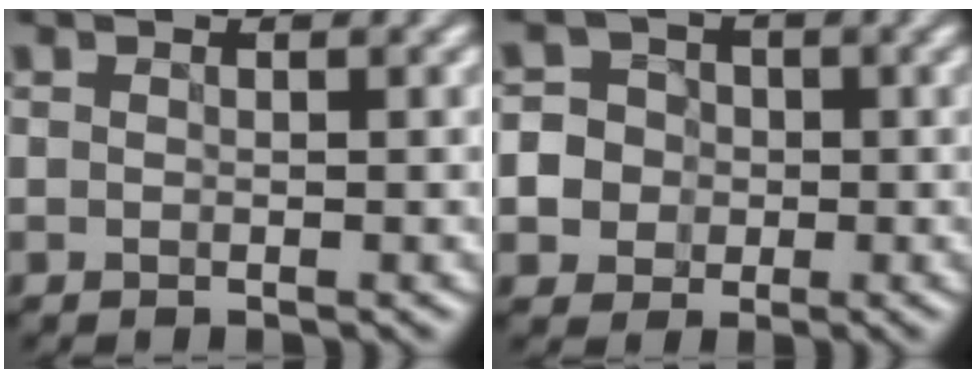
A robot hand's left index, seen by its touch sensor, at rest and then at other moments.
{"total": 7.0, "force": [-1.7, 6.6, 1.4], "torque": [-0.031, 0.006, -0.058]}